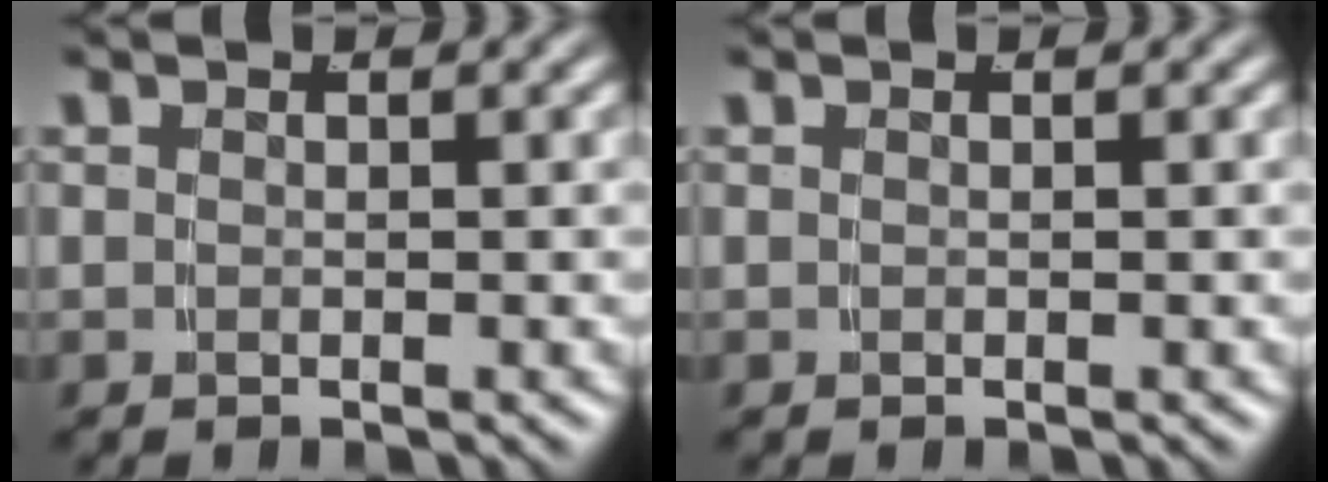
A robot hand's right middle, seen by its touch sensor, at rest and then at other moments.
{"total": 0.0}